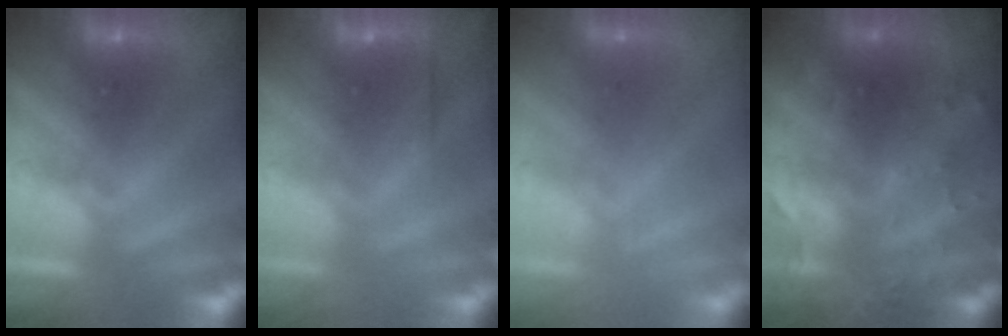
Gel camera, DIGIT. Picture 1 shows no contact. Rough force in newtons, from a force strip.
{"total": 2.6}
{"total": 2.5}
{"total": 7.4}